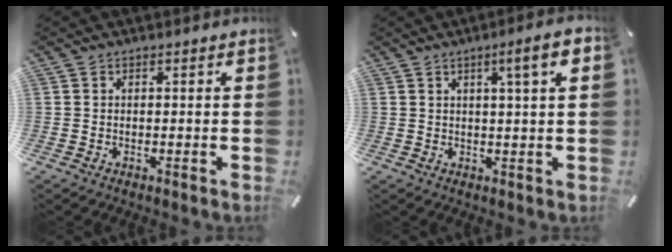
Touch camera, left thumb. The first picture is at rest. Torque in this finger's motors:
{"motor_torque": [1.02, 1.13, 0.58, -0.54, 0.05]}